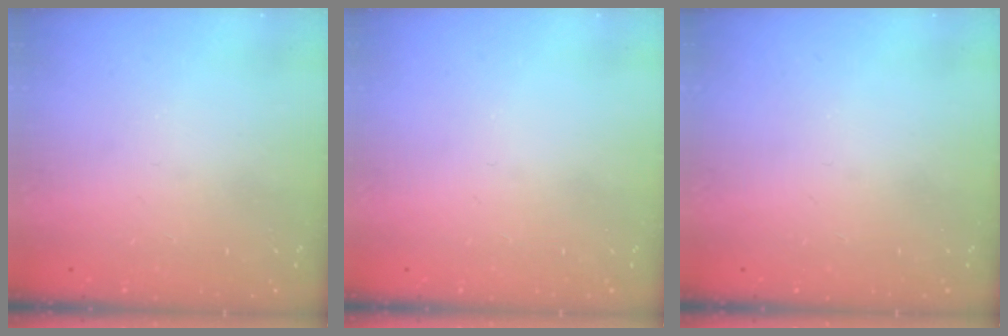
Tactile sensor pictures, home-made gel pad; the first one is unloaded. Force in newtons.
{"total": 0.0}
{"total": 0.0}